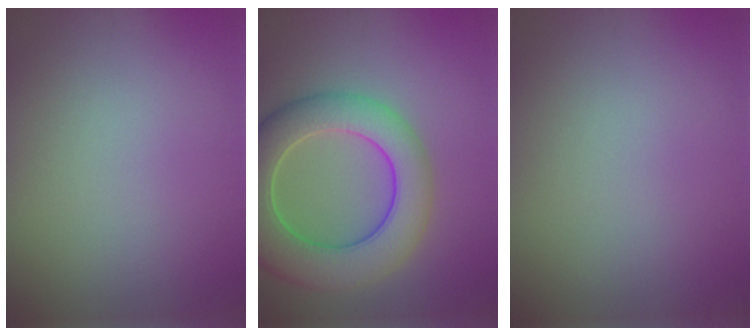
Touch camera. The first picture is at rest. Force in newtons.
{"total": 9.1, "press": 9.1, "slide": 0.5}
{"total": 0.0}